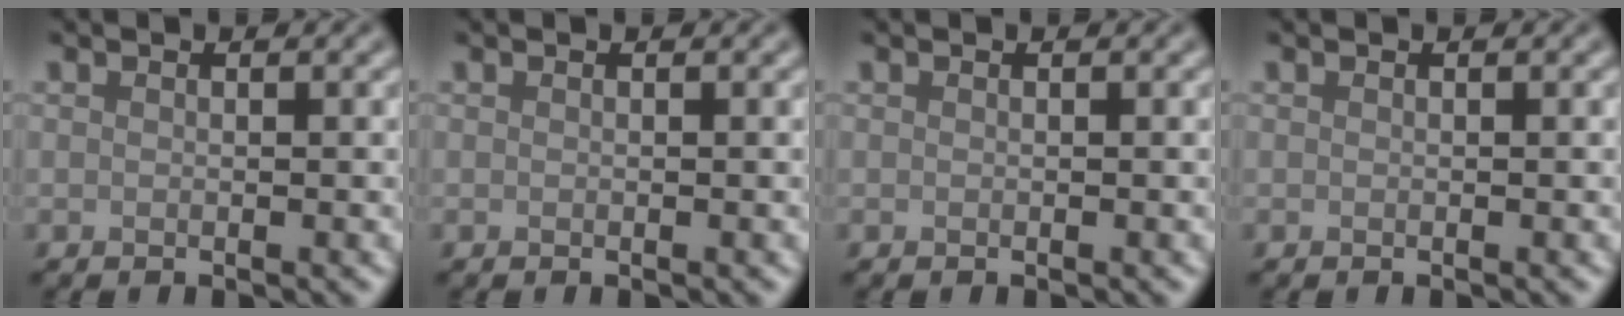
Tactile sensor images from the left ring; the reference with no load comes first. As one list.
[{"total": 0.0}, {"total": 0.0}, {"total": 0.0}]